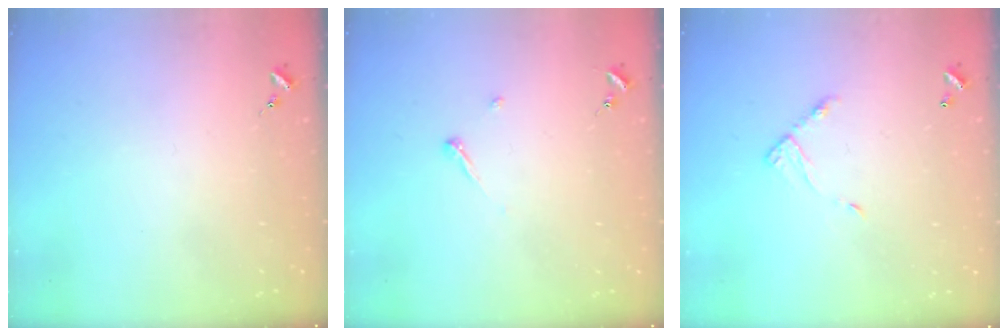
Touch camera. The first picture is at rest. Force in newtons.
{"total": 3.6, "press": 3.6, "slide": 0.4}
{"total": 7.3, "press": 7.3, "slide": 0.6}